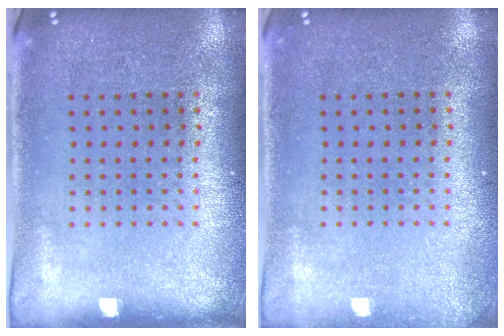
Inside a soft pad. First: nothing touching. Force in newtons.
{"total": 0.7, "press": 0.7, "slide": 0.0}